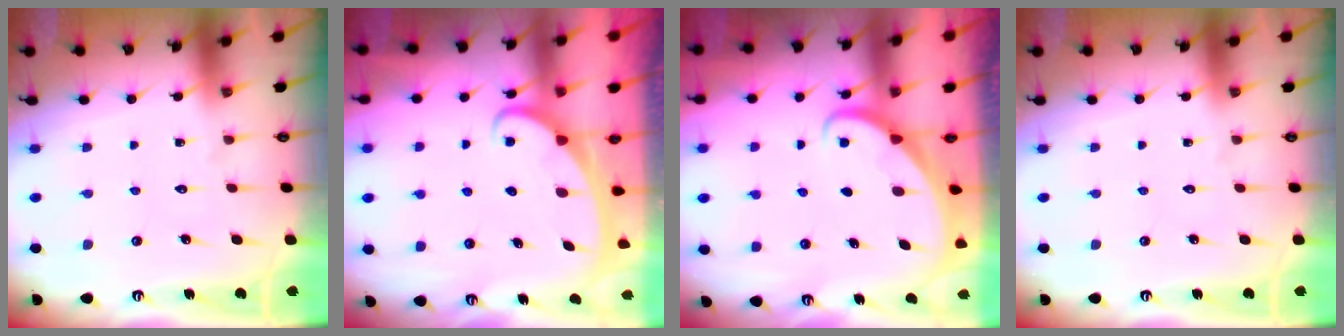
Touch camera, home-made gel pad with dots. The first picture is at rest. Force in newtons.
{"total": 2.6, "press": 2.6, "slide": 0.3}
{"total": 1.9, "press": 1.8, "slide": 0.2}
{"total": 0.0}